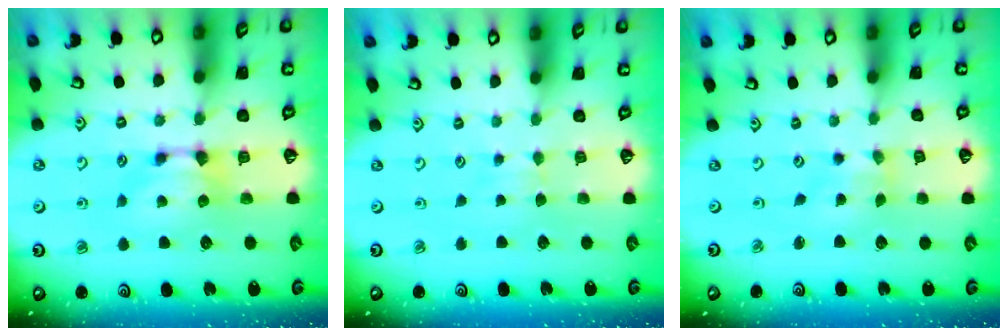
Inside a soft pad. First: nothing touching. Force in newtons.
{"total": 2.9, "press": 2.9, "slide": 0.4}
{"total": 2.4, "press": 2.4, "slide": 0.7}